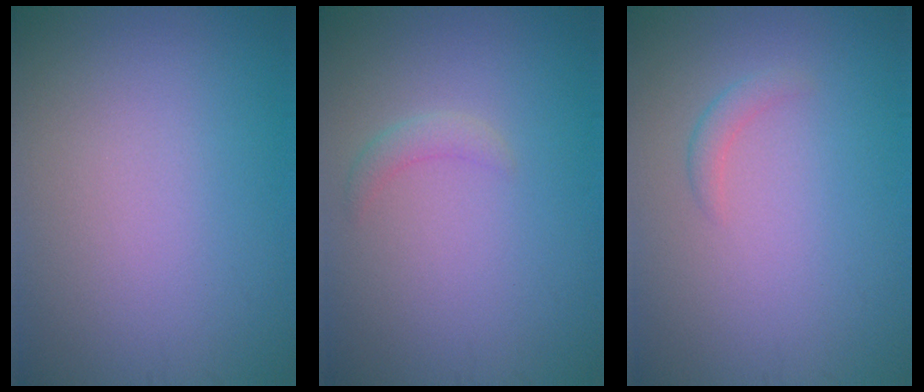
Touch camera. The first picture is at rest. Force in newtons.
{"total": 1.1, "press": 1.1, "slide": 0.0}
{"total": 1.1, "press": 1.1, "slide": 0.0}